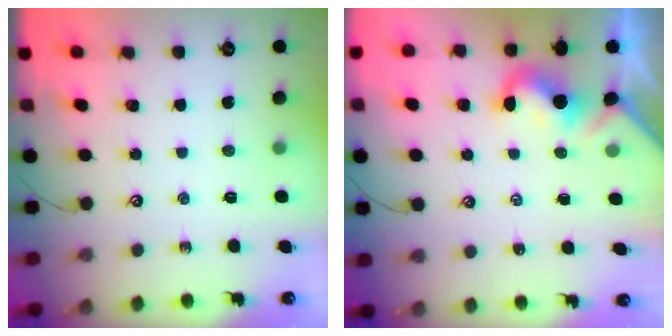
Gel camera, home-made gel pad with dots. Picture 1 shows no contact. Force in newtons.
{"total": 1.5, "press": 1.4, "slide": 0.3}